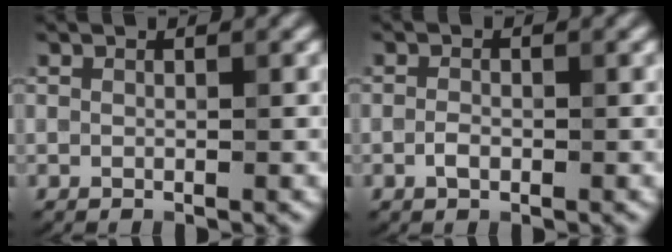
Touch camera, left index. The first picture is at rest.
{"total": 1.2, "force": [-0.5, 0.7, 0.9], "torque": [-0.016, 0.001, -0.012]}